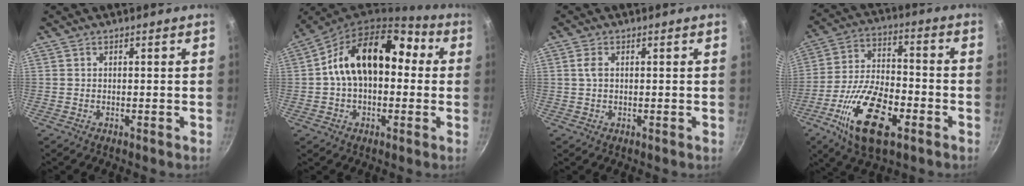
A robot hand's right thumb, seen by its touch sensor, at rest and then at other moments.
{"total": 16.8, "force": [1.7, 11.0, 12.6], "torque": [-0.168, 0.043, 0.009]}
{"total": 2.2, "force": [0.5, 1.3, 1.7], "torque": [-0.037, 0.002, 0.009]}
{"total": 18.1, "force": [-7.7, 8.1, 14.2], "torque": [-0.254, 0.025, -0.143]}